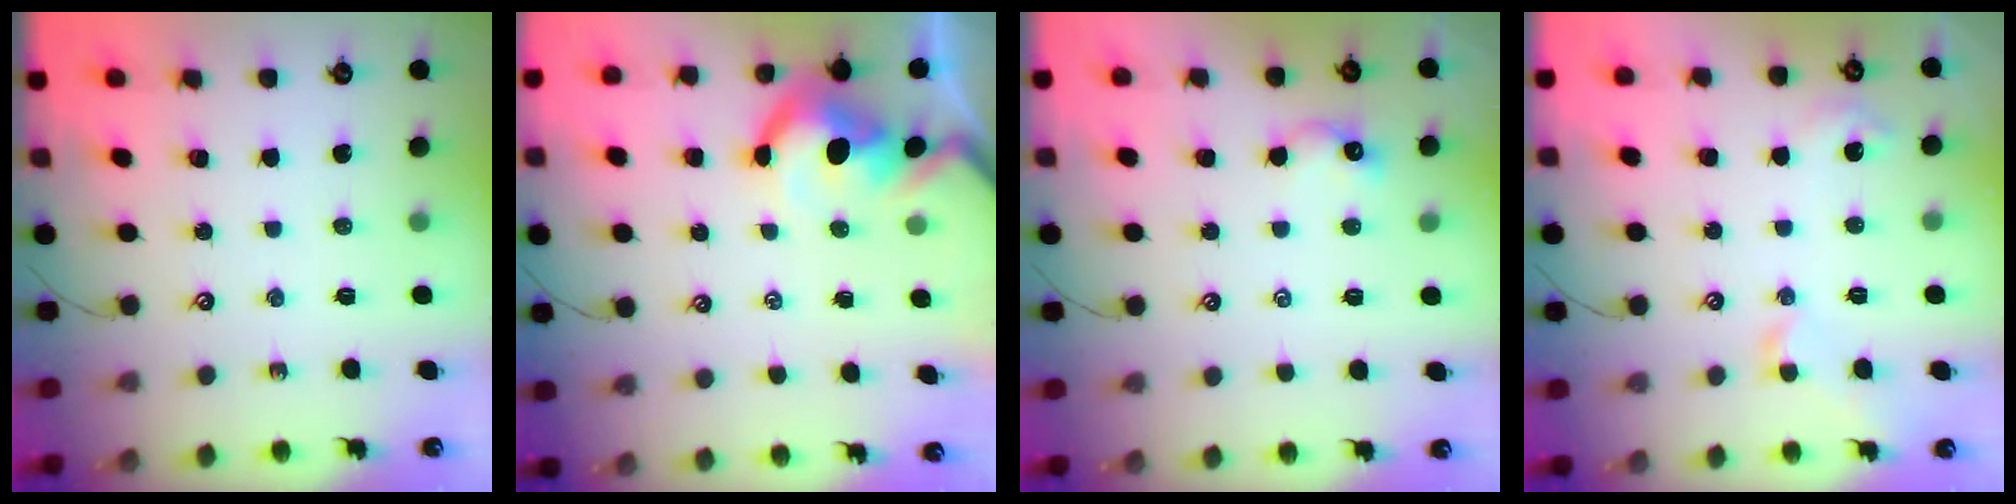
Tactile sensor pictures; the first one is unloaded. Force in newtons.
{"total": 4.3, "press": 4.2, "slide": 1.2}
{"total": 2.9, "press": 2.8, "slide": 0.7}
{"total": 3.2, "press": 3.2, "slide": 0.7}